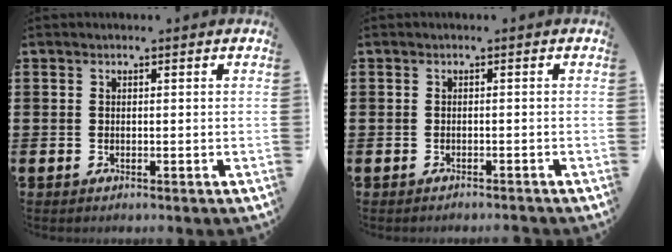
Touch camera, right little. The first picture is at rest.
{"total": 0.6, "force": [-0.6, -0.1, 0.0], "torque": [-0.001, -0.002, -0.013]}